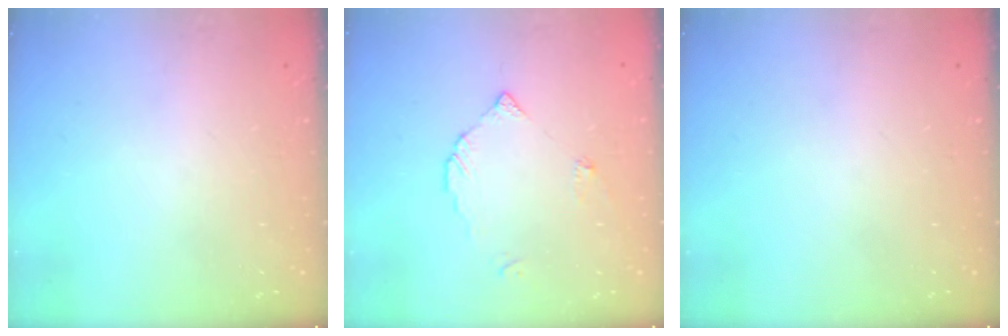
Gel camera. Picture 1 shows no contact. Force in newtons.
{"total": 3.5, "press": 3.5, "slide": 0.3}
{"total": 0.0}